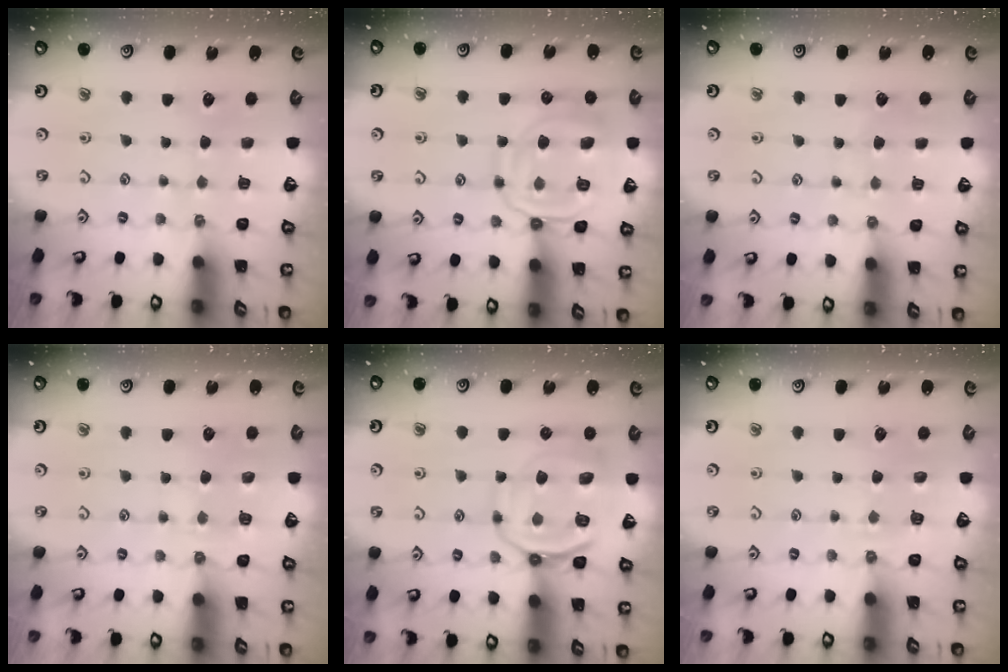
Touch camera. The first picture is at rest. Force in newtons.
{"total": 14.2, "press": 14.2, "slide": 1.5}
{"total": 5.7, "press": 5.7, "slide": 0.5}
{"total": 5.8, "press": 5.7, "slide": 0.6}
{"total": 13.0, "press": 12.9, "slide": 1.3}
{"total": 3.0, "press": 2.6, "slide": 1.5}